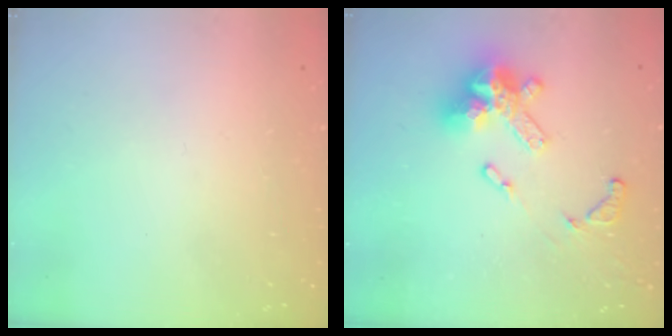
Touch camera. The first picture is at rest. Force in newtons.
{"total": 15.5, "press": 15.4, "slide": 1.6}